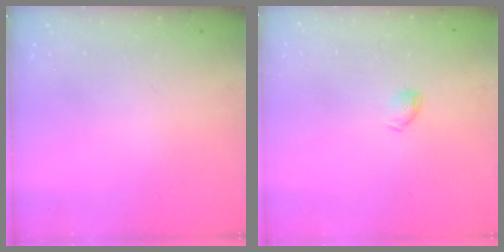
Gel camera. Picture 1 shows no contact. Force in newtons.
{"total": 3.2, "press": 3.2, "slide": 0.5}